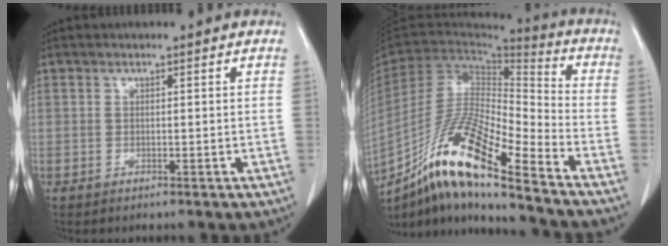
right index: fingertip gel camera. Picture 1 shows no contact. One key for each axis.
{"total": 17.3, "fx": -12.4, "fy": 1.3, "fz": 12.0, "tx": -0.224, "ty": -0.008, "tz": -0.226}